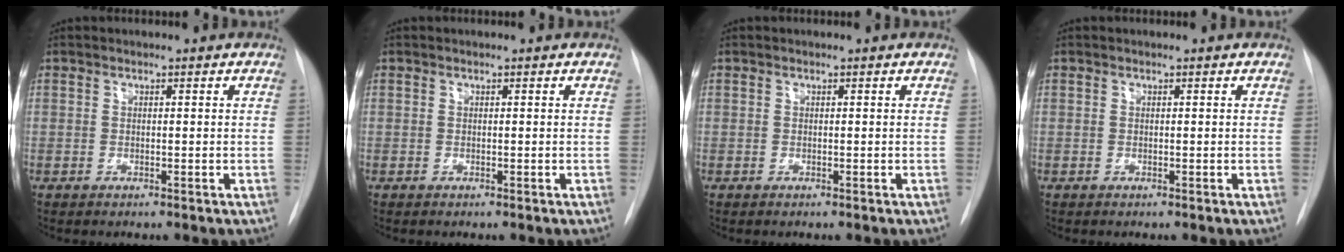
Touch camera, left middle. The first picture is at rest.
{"total": 0.0}
{"total": 0.0}
{"total": 0.0}